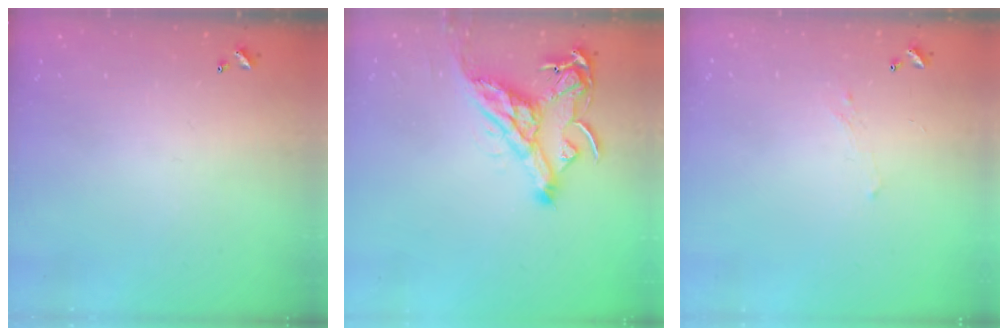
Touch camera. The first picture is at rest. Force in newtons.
{"total": 10.2, "press": 10.1, "slide": 1.5}
{"total": 0.8, "press": 0.6, "slide": 0.6}